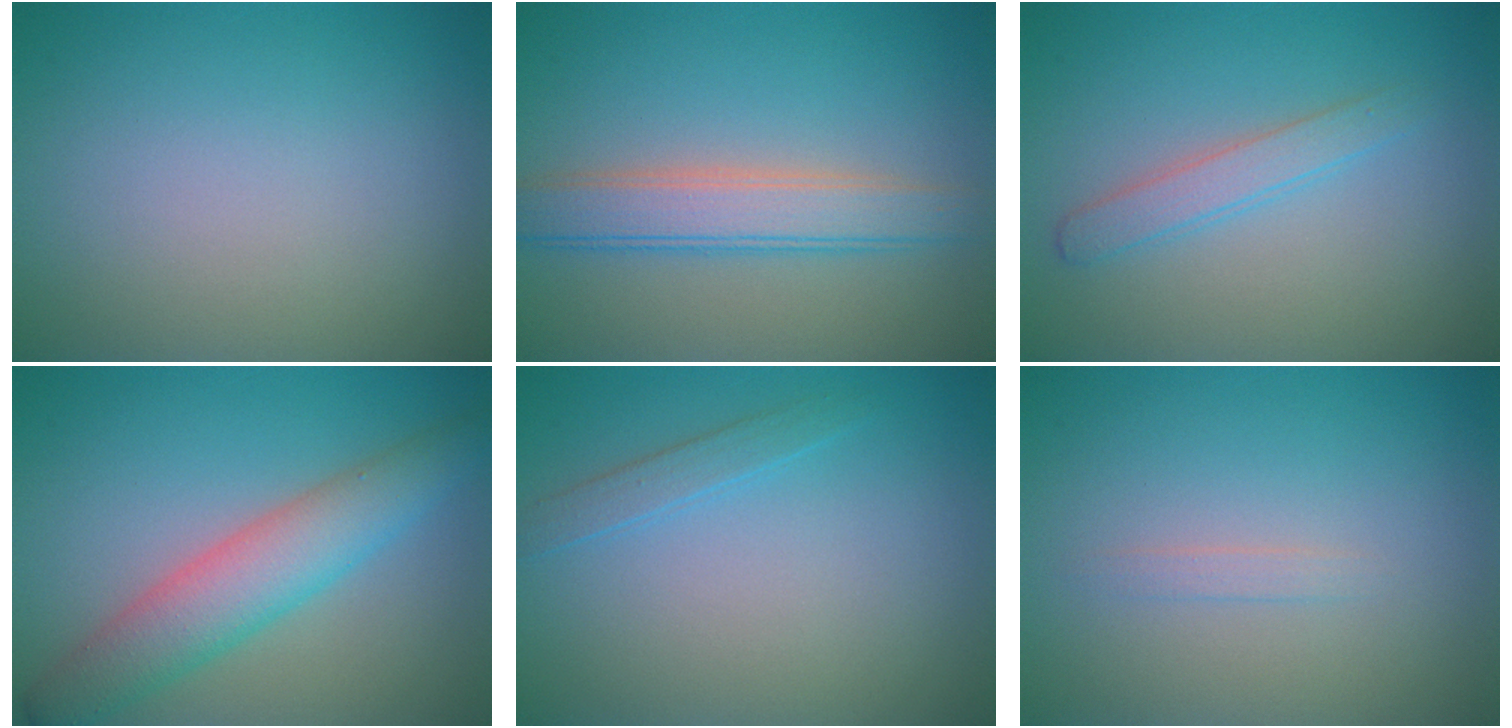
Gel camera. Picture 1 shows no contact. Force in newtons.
{"total": 3.6, "press": 3.6, "slide": 0.1}
{"total": 2.1, "press": 2.1, "slide": 0.0}
{"total": 5.4, "press": 5.4, "slide": 0.1}
{"total": 1.3, "press": 1.3, "slide": 0.1}
{"total": 0.7, "press": 0.7, "slide": 0.0}